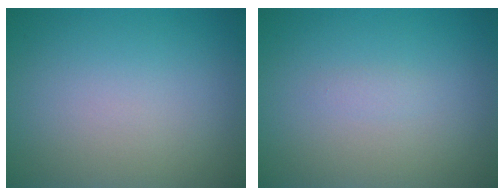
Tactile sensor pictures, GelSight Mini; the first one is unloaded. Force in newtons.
{"total": 0.6, "press": 0.6, "slide": 0.0}